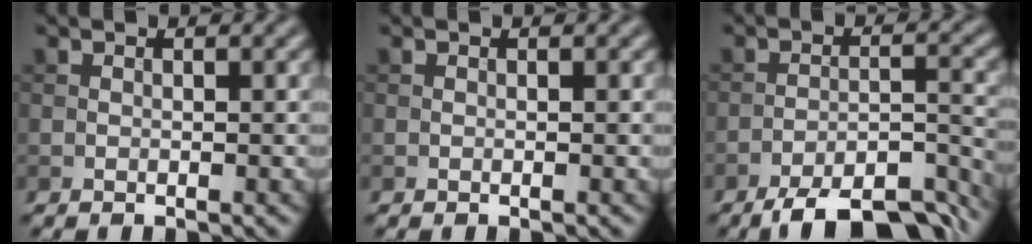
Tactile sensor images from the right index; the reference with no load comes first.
{"total": 0.0}
{"total": 10.5, "force": [-8.9, 2.6, 5.0], "torque": [-0.070, -0.009, -0.132]}